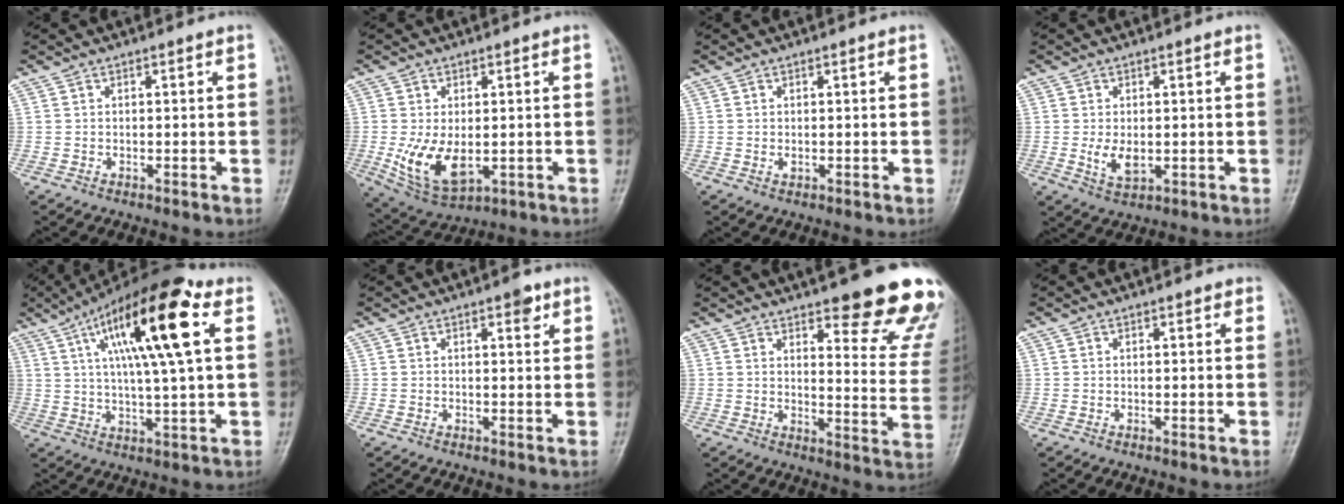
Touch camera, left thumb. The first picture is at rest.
{"total": 9.5, "force": [-1.1, 5.6, 7.6], "torque": [-0.138, -0.016, -0.004]}
{"total": 0.8, "force": [0.1, 0.5, 0.6], "torque": [-0.009, -0.001, 0.004]}
{"total": 4.3, "force": [-0.3, 2.6, 3.4], "torque": [-0.059, -0.010, 0.002]}
{"total": 18.7, "force": [6.3, 4.1, 17.1], "torque": [-0.291, 0.006, 0.097]}
{"total": 2.5, "force": [1.4, 1.0, 1.8], "torque": [-0.018, -0.005, 0.017]}
{"total": 19.0, "force": [13.8, 4.8, 12.2], "torque": [-0.112, -0.084, 0.163]}
{"total": 0.8, "force": [0.5, 0.4, 0.5], "torque": [-0.005, -0.002, 0.003]}